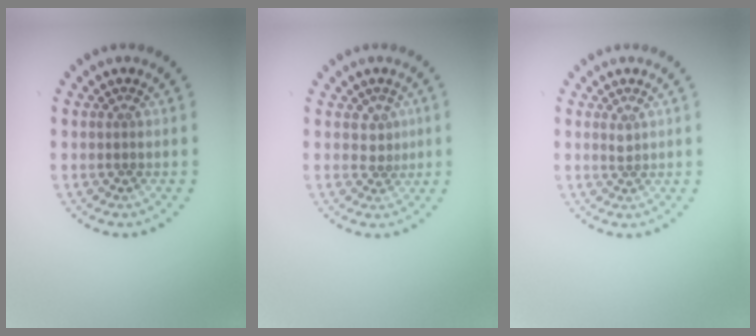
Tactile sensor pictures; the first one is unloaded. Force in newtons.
{"total": 1.5, "press": 1.2, "slide": 1.0}
{"total": 0.7, "press": 0.6, "slide": 0.4}